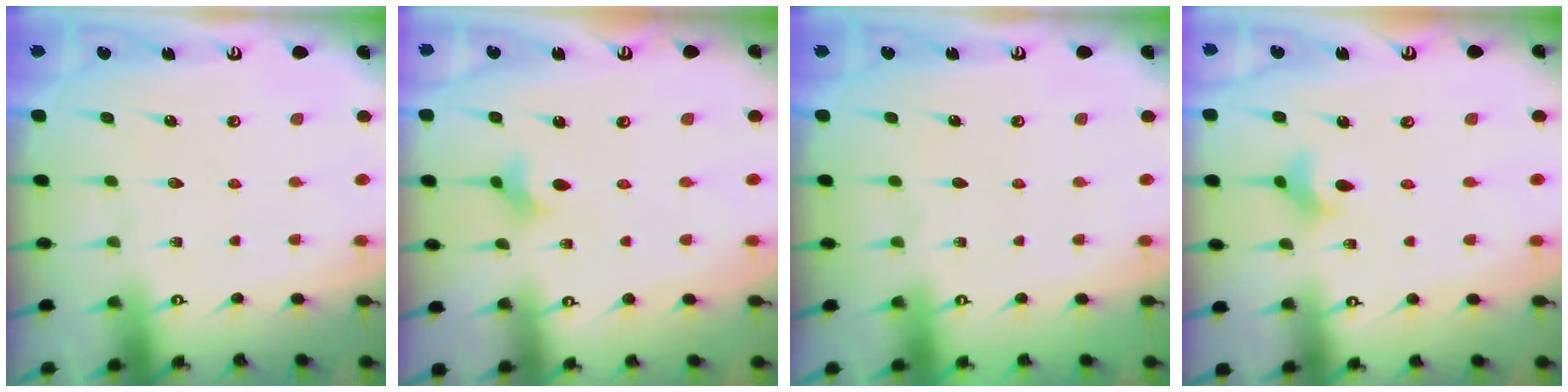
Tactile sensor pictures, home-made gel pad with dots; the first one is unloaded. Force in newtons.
{"total": 2.6, "press": 2.5, "slide": 0.7}
{"total": 0.0}
{"total": 4.0, "press": 4.0, "slide": 0.3}